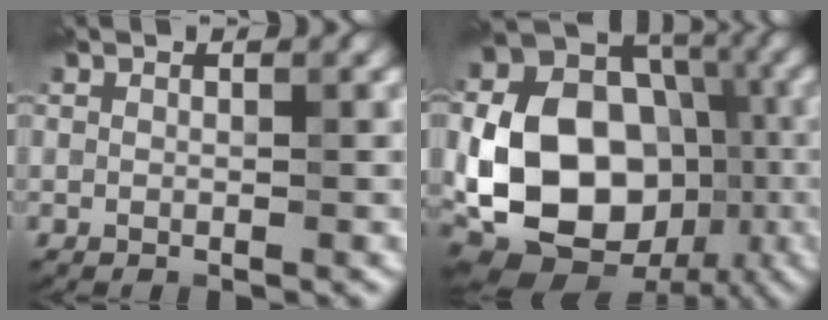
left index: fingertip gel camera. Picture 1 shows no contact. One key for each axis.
{"total": 16.9, "fx": -2.7, "fy": 13.2, "fz": 10.1, "tx": -0.178, "ty": -0.017, "tz": -0.044}